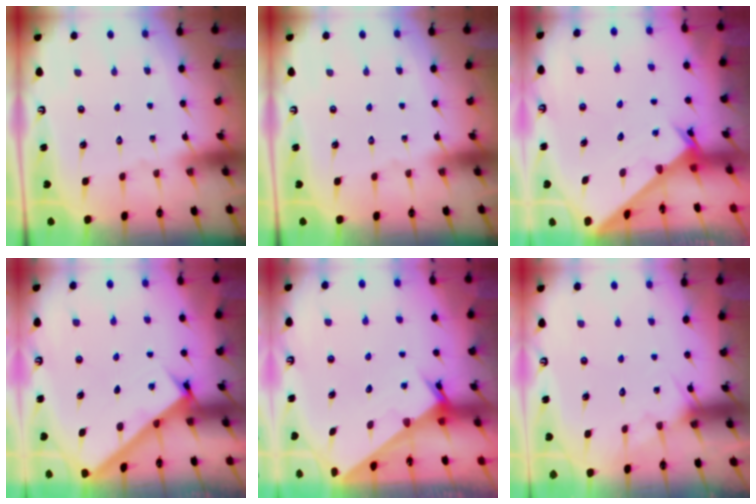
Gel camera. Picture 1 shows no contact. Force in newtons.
{"total": 0.0}
{"total": 2.2, "press": 2.2, "slide": 0.1}
{"total": 2.9, "press": 2.9, "slide": 0.2}
{"total": 2.4, "press": 2.4, "slide": 0.1}
{"total": 6.6, "press": 6.6, "slide": 0.5}